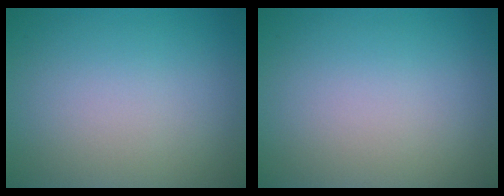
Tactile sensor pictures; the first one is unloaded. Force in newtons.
{"total": 0.0}